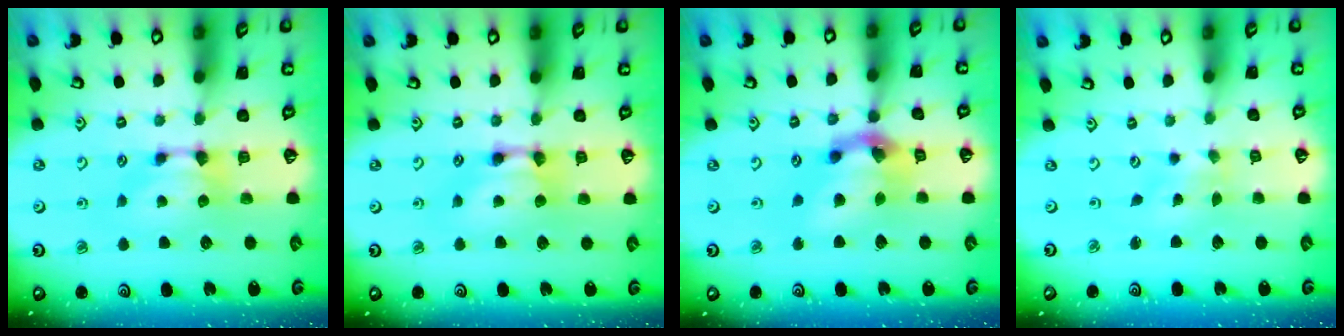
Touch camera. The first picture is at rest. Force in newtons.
{"total": 2.2, "press": 2.2, "slide": 0.1}
{"total": 8.3, "press": 7.9, "slide": 2.4}
{"total": 3.9, "press": 3.8, "slide": 0.8}